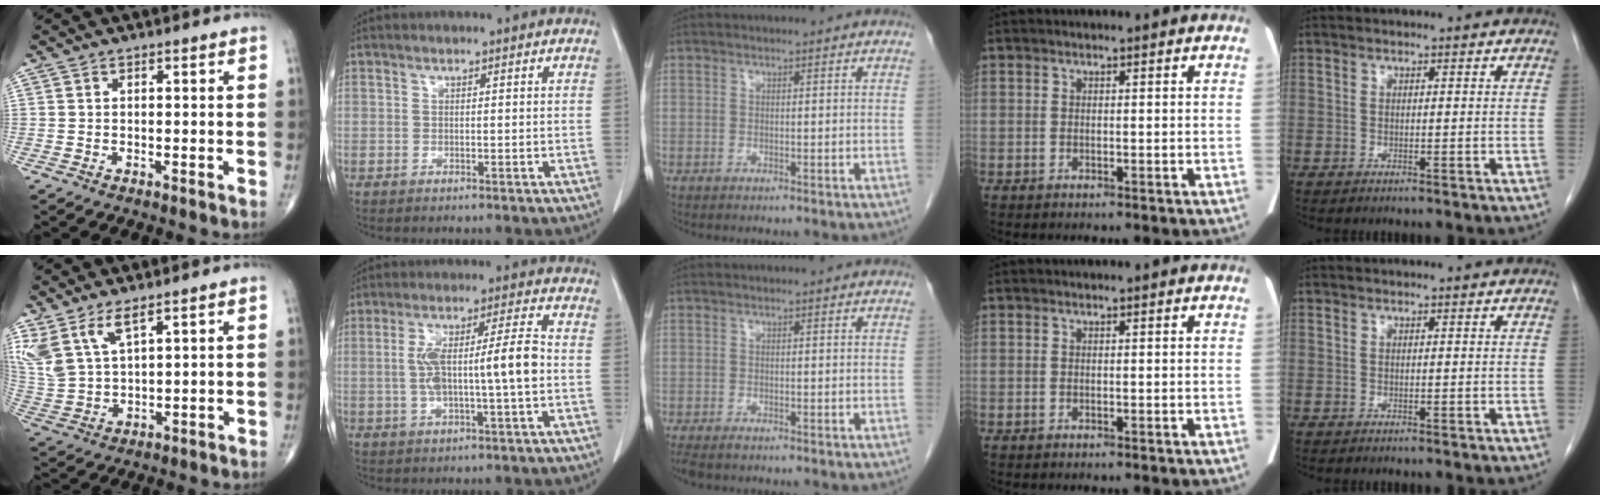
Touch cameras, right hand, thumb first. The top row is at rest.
{"thumb": {"total": 10.2, "force": [6.3, 4.1, 6.8], "torque": [-0.153, -0.021, 0.143]}, "index": {"total": 9.8, "force": [-0.7, 0.8, 9.8], "torque": [-0.176, 0.020, -0.013]}, "middle": {"total": 2.4, "force": [-1.9, 0.8, 1.2], "torque": [-0.024, -0.008, -0.030]}}